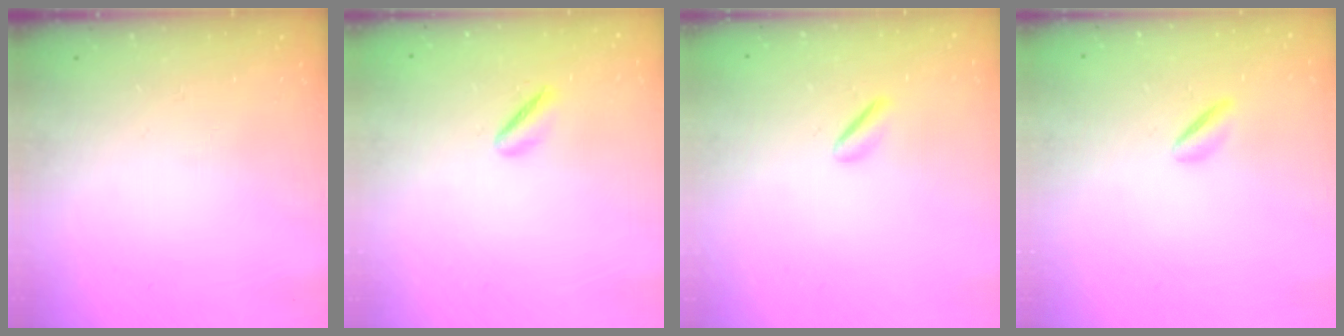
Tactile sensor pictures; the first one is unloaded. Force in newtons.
{"total": 1.9, "press": 1.5, "slide": 1.2}
{"total": 1.4, "press": 1.1, "slide": 0.9}
{"total": 1.6, "press": 1.3, "slide": 0.8}